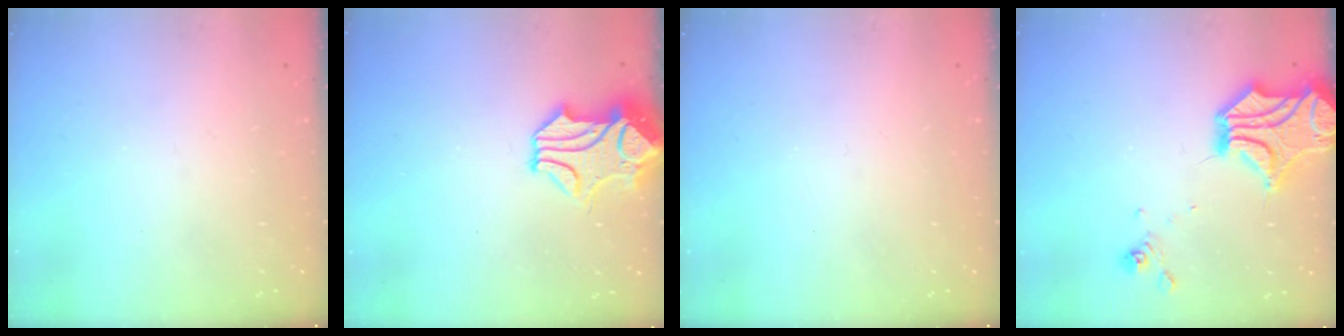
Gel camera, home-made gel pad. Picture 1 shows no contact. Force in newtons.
{"total": 2.1, "press": 1.6, "slide": 1.3}
{"total": 0.0}
{"total": 6.2, "press": 5.7, "slide": 2.4}